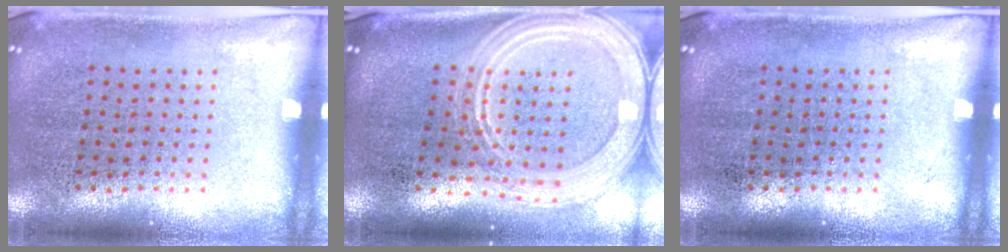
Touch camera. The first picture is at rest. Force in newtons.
{"total": 3.0, "press": 2.5, "slide": 1.6}
{"total": 0.0}